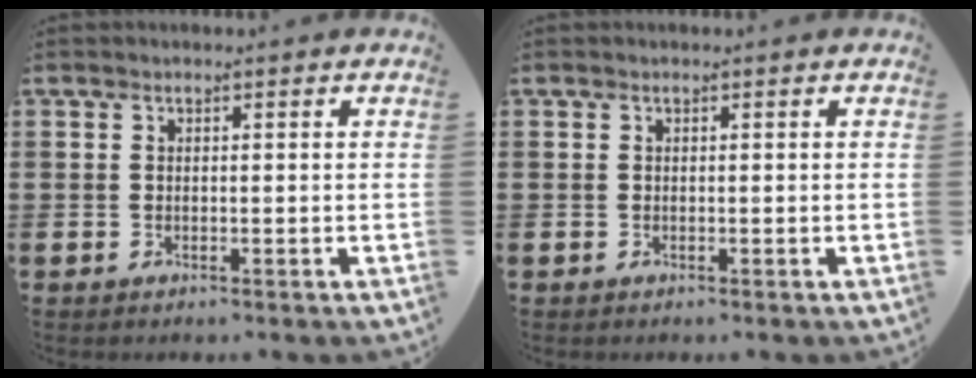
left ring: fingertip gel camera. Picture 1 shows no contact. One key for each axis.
{"total": 0.0}